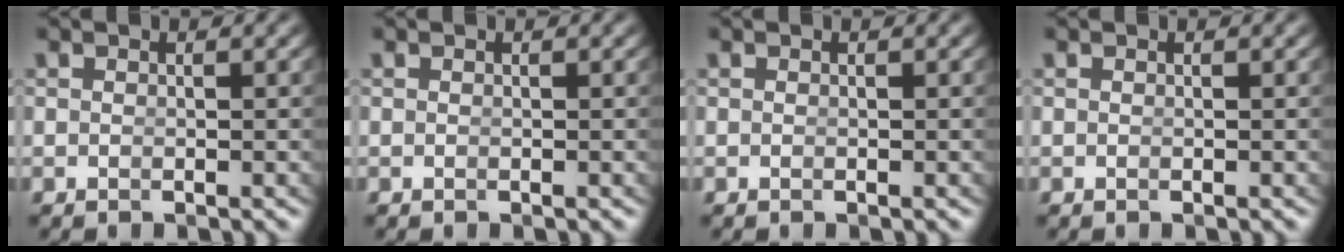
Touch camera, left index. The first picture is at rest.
{"total": 0.0}
{"total": 0.0}
{"total": 0.0}